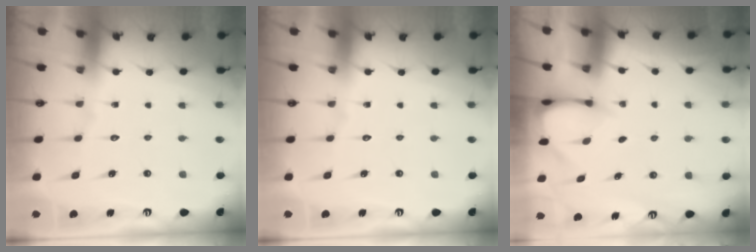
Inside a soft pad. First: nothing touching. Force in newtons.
{"total": 0.0}
{"total": 3.2, "press": 3.2, "slide": 0.3}